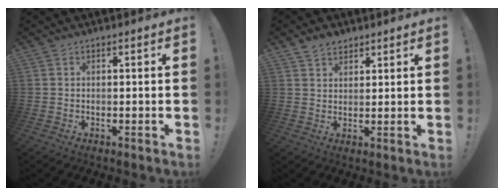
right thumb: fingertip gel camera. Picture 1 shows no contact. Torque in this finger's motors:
{"motor_torque": [-0.06, 0.06, 0.04, -0.01, 0.00]}